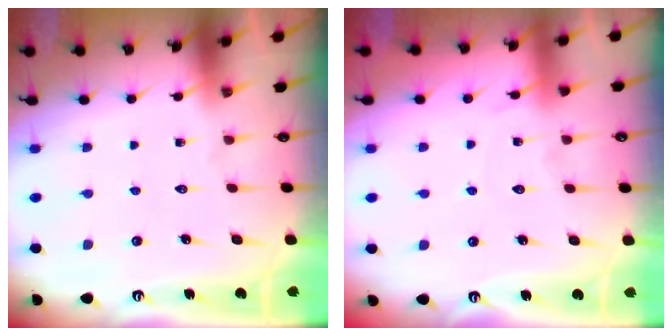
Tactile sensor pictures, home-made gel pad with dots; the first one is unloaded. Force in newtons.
{"total": 4.3, "press": 4.3, "slide": 0.5}